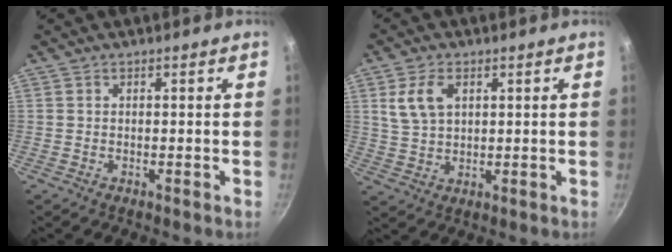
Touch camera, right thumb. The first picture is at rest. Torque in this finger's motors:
{"motor_torque": [-0.03, 0.08, 0.34, -0.24, 0.15]}